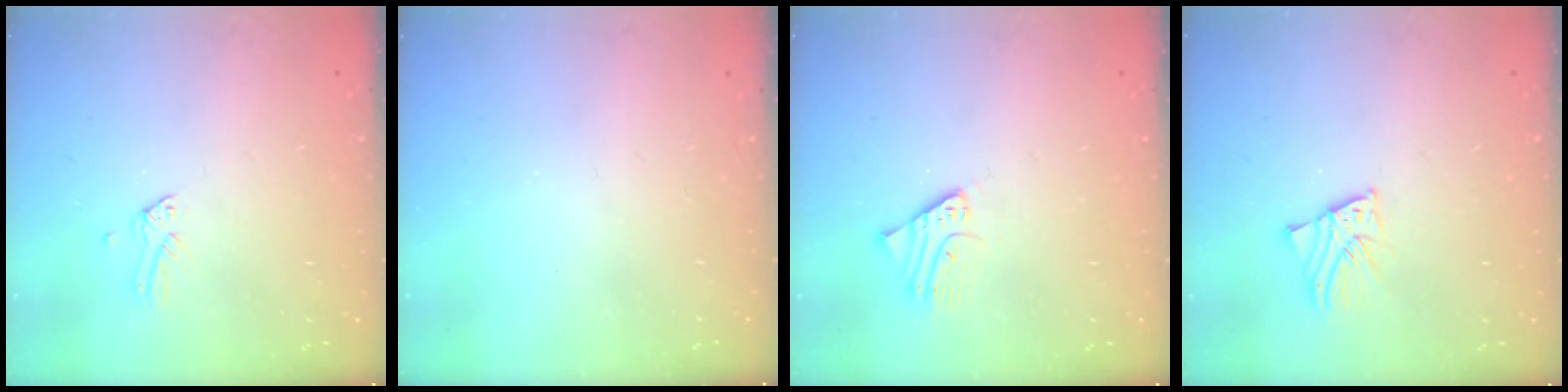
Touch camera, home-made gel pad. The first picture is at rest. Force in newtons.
{"total": 0.0}
{"total": 2.1, "press": 2.1, "slide": 0.1}
{"total": 2.3, "press": 2.3, "slide": 0.2}